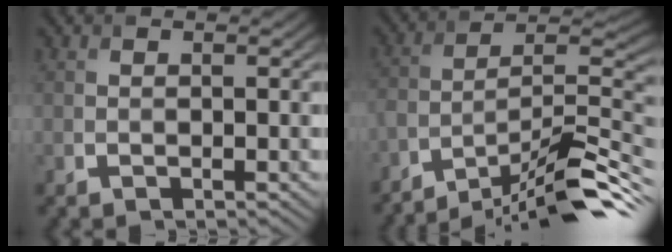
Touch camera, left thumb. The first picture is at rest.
{"total": 14.1, "force": [-11.3, 2.9, 7.9], "torque": [-0.138, 0.008, -0.191]}